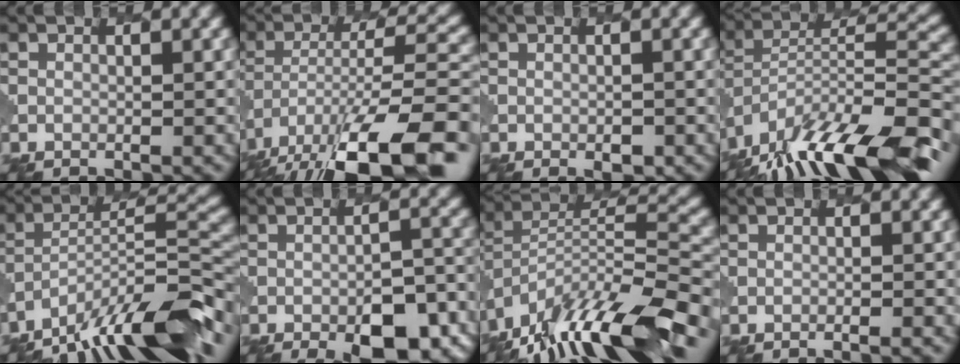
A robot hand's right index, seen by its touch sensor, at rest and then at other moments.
{"total": 15.9, "force": [-10.9, 4.8, 10.5], "torque": [-0.201, -0.009, -0.175]}
{"total": 1.1, "force": [-0.4, 0.7, 0.7], "torque": [-0.010, -0.001, -0.004]}
{"total": 15.2, "force": [-11.1, 4.2, 9.5], "torque": [-0.173, 0.014, -0.187]}
{"total": 12.5, "force": [-8.6, 2.9, 8.6], "torque": [-0.135, 0.007, -0.155]}
{"total": 8.5, "force": [-5.2, 2.9, 6.1], "torque": [-0.080, -0.003, -0.066]}
{"total": 14.7, "force": [-10.5, 4.1, 9.4], "torque": [-0.175, 0.023, -0.183]}
{"total": 0.9, "force": [-0.8, 0.1, 0.5], "torque": [0.005, 0.004, -0.016]}